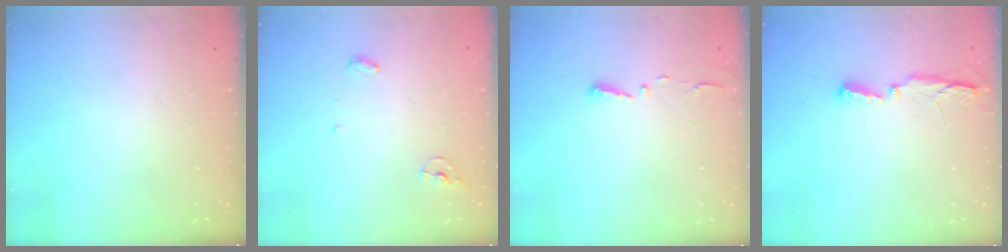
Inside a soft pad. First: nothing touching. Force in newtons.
{"total": 3.8, "press": 3.8, "slide": 0.3}
{"total": 2.7, "press": 2.7, "slide": 0.4}
{"total": 5.0, "press": 4.9, "slide": 0.9}